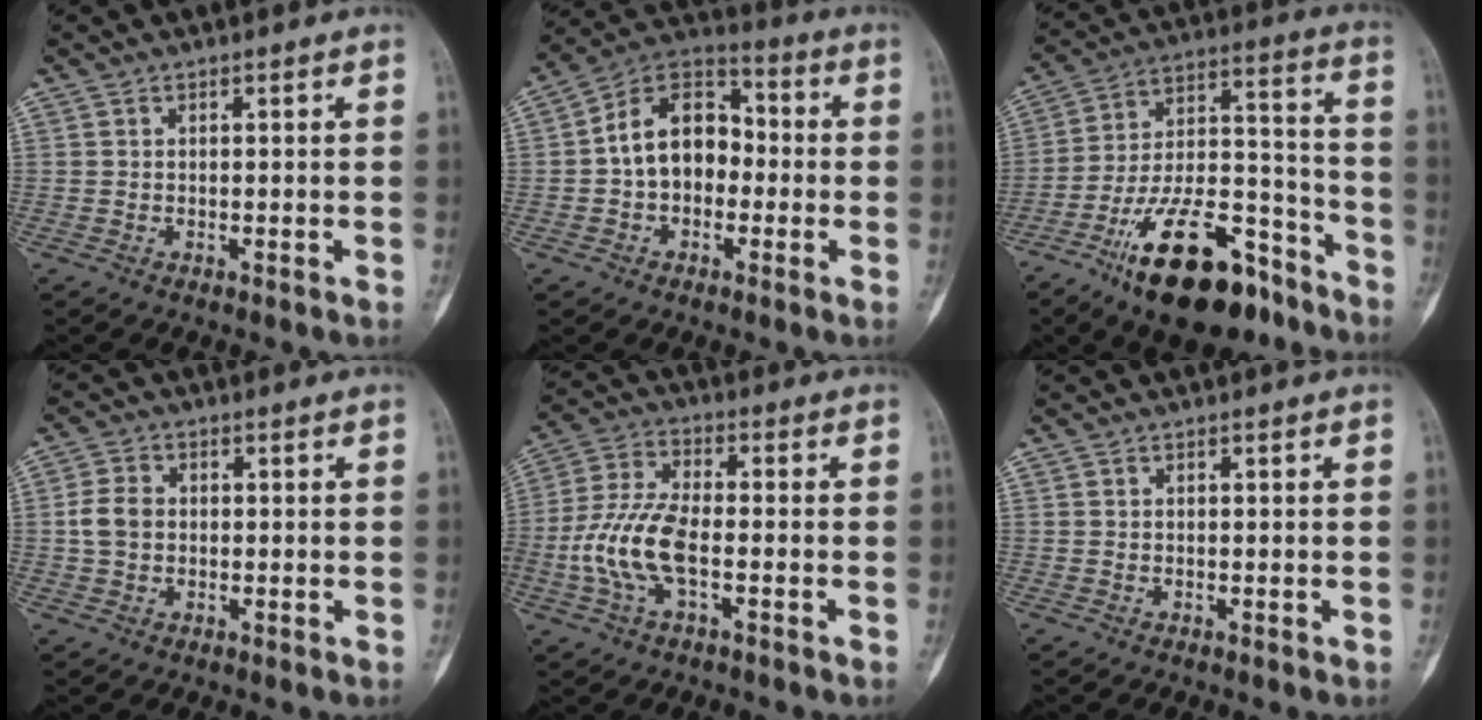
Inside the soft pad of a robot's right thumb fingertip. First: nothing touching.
{"total": 13.3, "force": [-1.0, 9.6, 9.1], "torque": [-0.118, 0.043, -0.034]}
{"total": 23.7, "force": [-15.3, 9.8, 15.3], "torque": [-0.231, 0.097, -0.255]}
{"total": 4.9, "force": [-0.1, 3.9, 2.9], "torque": [-0.047, 0.009, -0.008]}
{"total": 12.0, "force": [-3.0, 6.0, 9.9], "torque": [-0.218, 0.028, -0.065]}
{"total": 0.0}